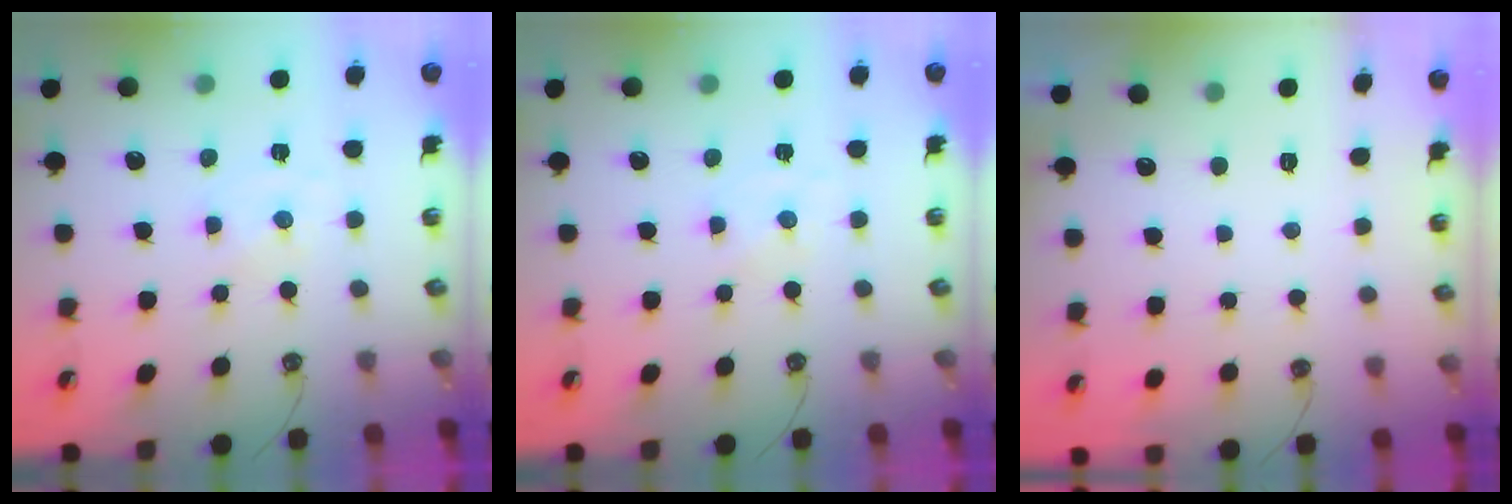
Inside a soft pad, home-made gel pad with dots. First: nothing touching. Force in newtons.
{"total": 0.0}
{"total": 0.0}